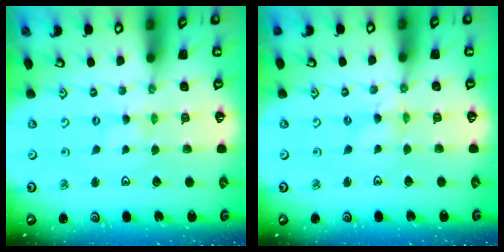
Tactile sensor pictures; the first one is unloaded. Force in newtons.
{"total": 0.9, "press": 0.8, "slide": 0.2}